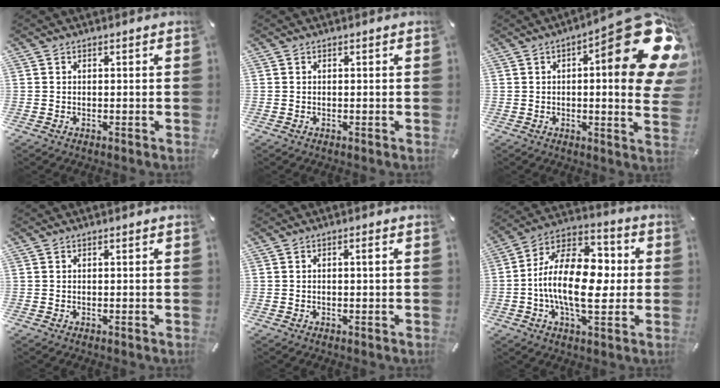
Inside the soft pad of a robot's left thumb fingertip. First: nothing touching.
{"total": 0.0}
{"total": 26.8, "force": [9.0, 8.2, 23.9], "torque": [-0.299, -0.077, 0.150]}
{"total": 0.0}
{"total": 1.3, "force": [0.1, 0.3, 1.3], "torque": [-0.024, 0.002, 0.000]}
{"total": 19.3, "force": [-1.9, 10.7, 15.9], "torque": [-0.287, 0.001, -0.036]}